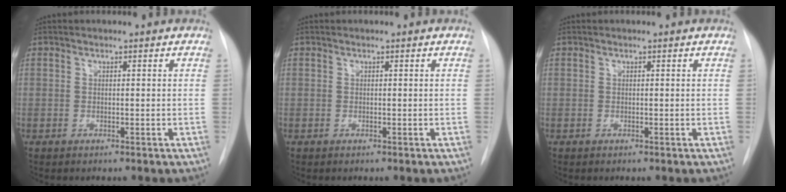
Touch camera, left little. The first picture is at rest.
{"total": 0.0}
{"total": 0.0}